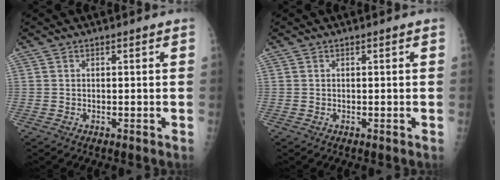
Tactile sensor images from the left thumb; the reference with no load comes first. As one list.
[{"total": 0.0}]